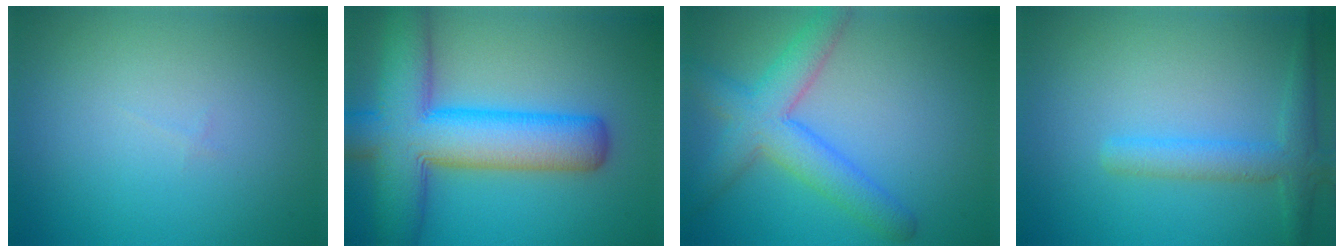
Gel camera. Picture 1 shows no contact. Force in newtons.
{"total": 11.3, "press": 11.3, "slide": 0.5}
{"total": 5.3, "press": 5.3, "slide": 0.2}
{"total": 3.0, "press": 3.0, "slide": 0.1}